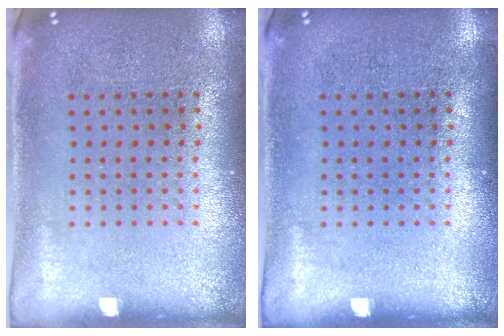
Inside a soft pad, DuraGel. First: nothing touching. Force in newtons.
{"total": 0.0}